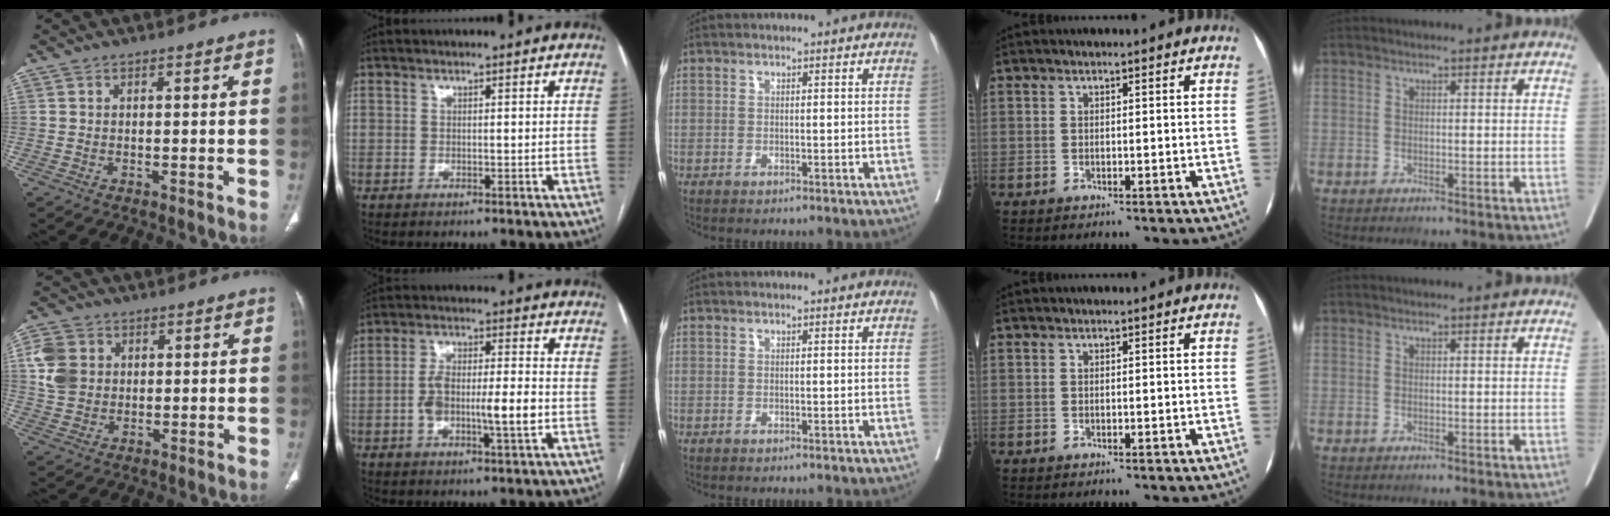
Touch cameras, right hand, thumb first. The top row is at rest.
{"thumb": {"total": 7.4, "force": [1.6, 6.2, 3.6], "torque": [-0.063, 0.000, 0.031]}, "index": {"total": 9.2, "force": [-1.9, 2.0, 8.8], "torque": [-0.159, 0.013, -0.031]}}